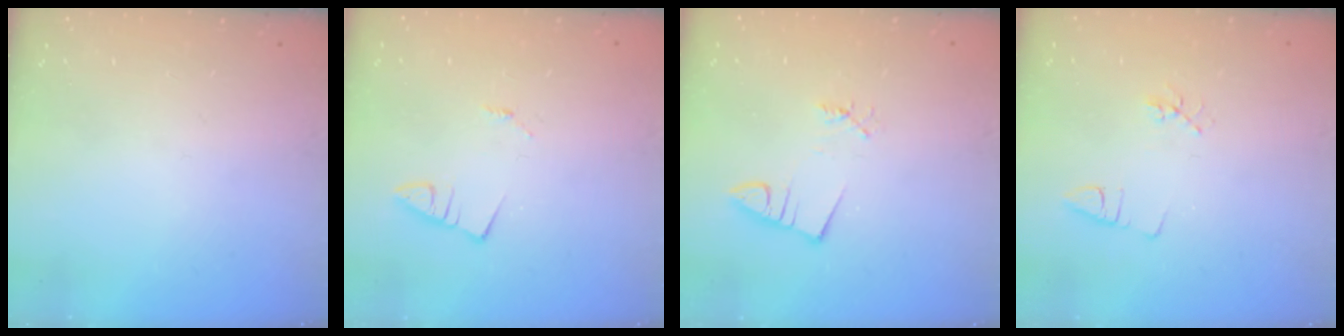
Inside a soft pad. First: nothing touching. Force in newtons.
{"total": 1.0, "press": 1.0, "slide": 0.1}
{"total": 1.1, "press": 1.1, "slide": 0.0}
{"total": 3.7, "press": 3.4, "slide": 1.6}